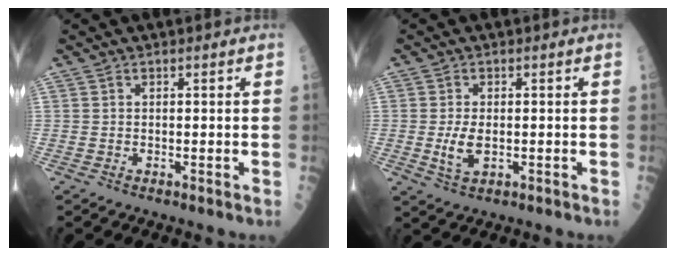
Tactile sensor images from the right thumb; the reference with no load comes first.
{"total": 4.3, "force": [-0.6, 2.2, 3.7], "torque": [-0.071, -0.006, -0.007]}